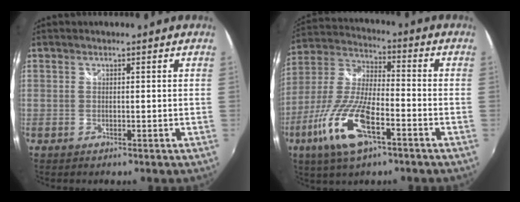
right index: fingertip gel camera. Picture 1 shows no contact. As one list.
[{"total": 15.9, "force": [-7.6, 5.1, 13.0], "torque": [-0.285, -0.020, -0.150]}]